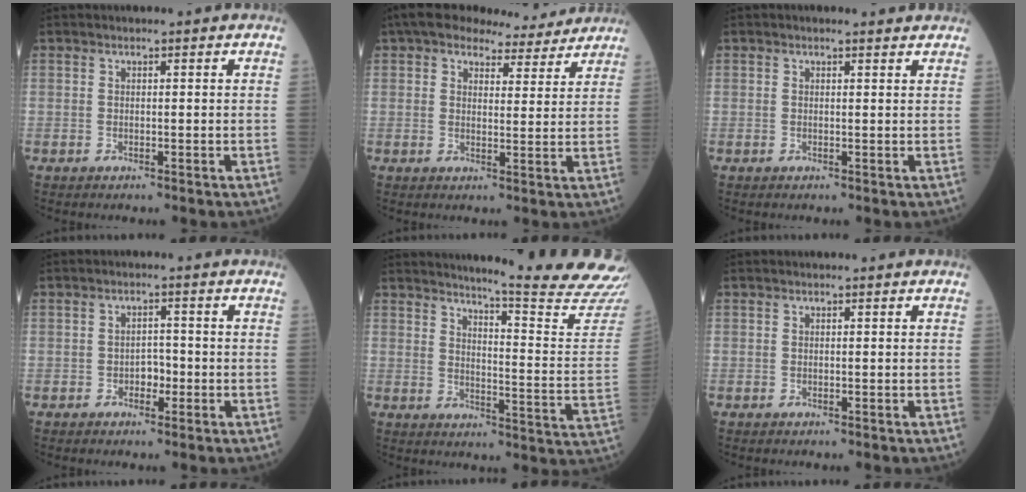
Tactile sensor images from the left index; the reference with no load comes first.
{"total": 10.6, "force": [9.2, 3.6, 3.9], "torque": [-0.050, 0.018, 0.113]}
{"total": 1.6, "force": [1.4, 0.4, 0.6], "torque": [-0.018, 0.001, 0.009]}
{"total": 2.4, "force": [-1.3, 1.5, 1.4], "torque": [-0.018, 0.002, -0.023]}
{"total": 20.0, "force": [18.9, -2.5, 6.2], "torque": [-0.098, -0.153, 0.216]}
{"total": 0.0}